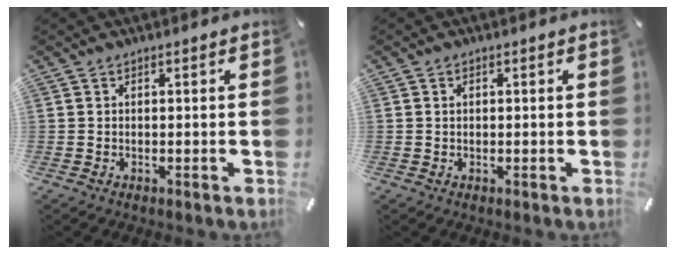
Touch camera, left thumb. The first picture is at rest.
{"total": 0.8, "force": [0.2, 0.6, 0.6], "torque": [-0.012, 0.002, 0.003]}